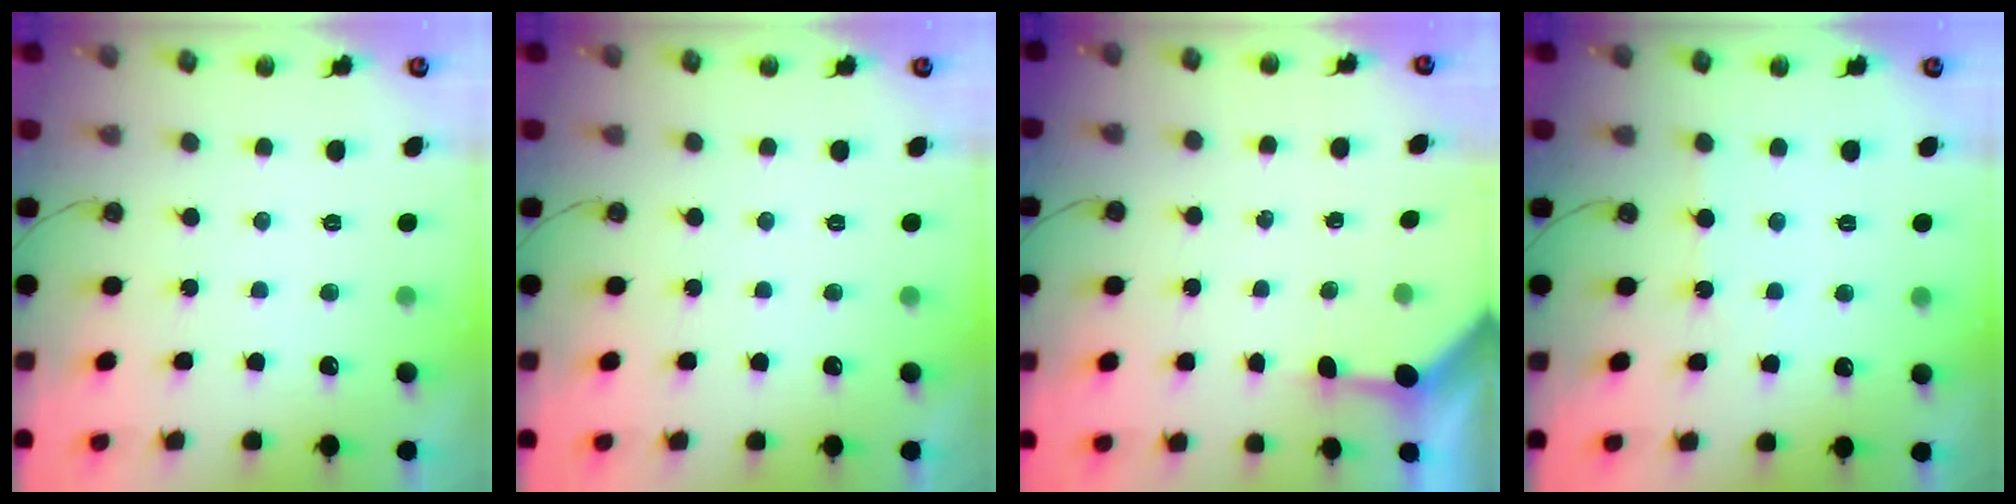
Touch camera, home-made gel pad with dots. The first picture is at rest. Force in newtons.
{"total": 0.0}
{"total": 3.2, "press": 3.2, "slide": 0.3}
{"total": 2.5, "press": 2.5, "slide": 0.5}